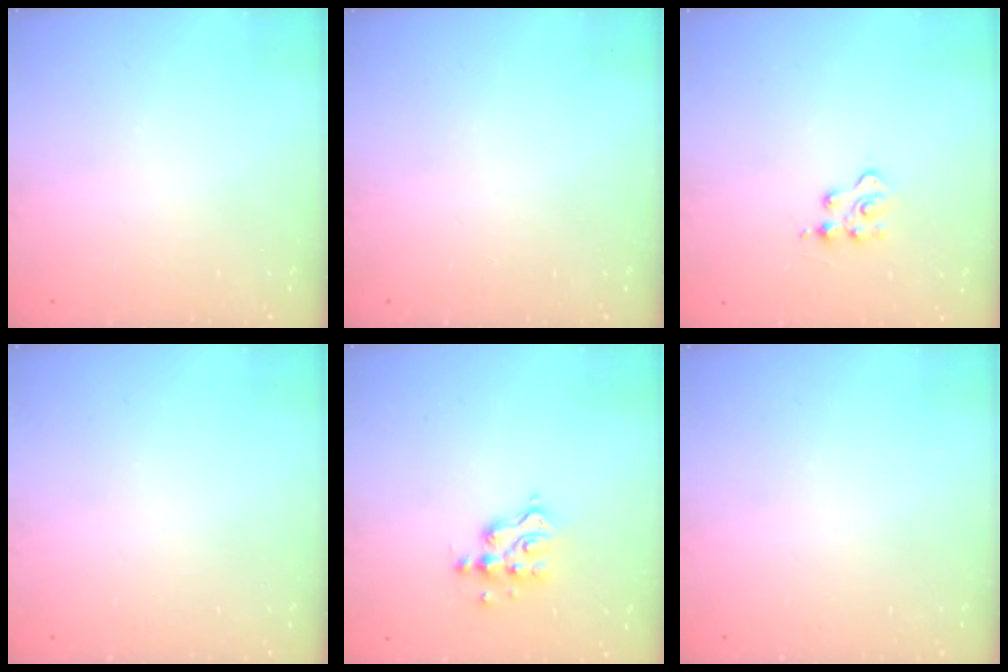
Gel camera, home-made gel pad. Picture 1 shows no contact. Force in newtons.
{"total": 0.0}
{"total": 3.8, "press": 3.7, "slide": 0.5}
{"total": 0.0}
{"total": 7.5, "press": 7.5, "slide": 0.6}
{"total": 0.0}